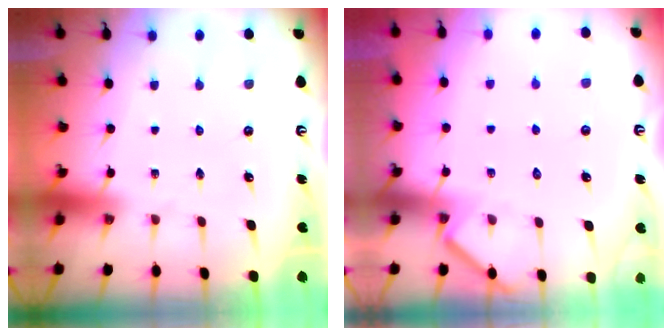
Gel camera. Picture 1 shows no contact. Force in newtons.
{"total": 3.8, "press": 3.8, "slide": 0.5}